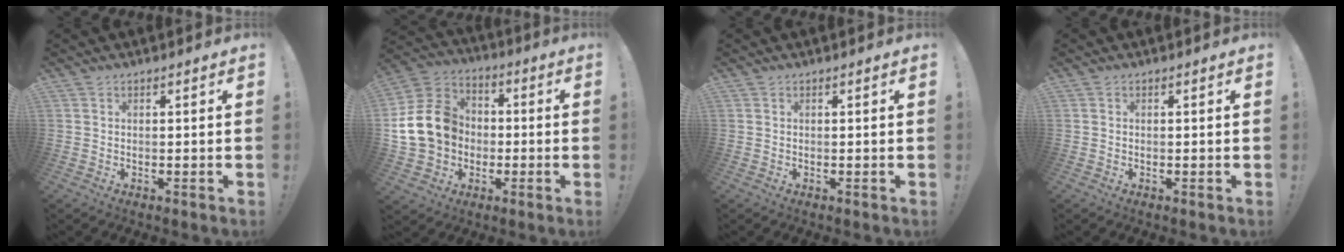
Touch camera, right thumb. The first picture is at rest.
{"total": 17.6, "force": [0.1, 14.7, 9.5], "torque": [-0.166, 0.021, 0.016]}
{"total": 0.0}
{"total": 0.0}